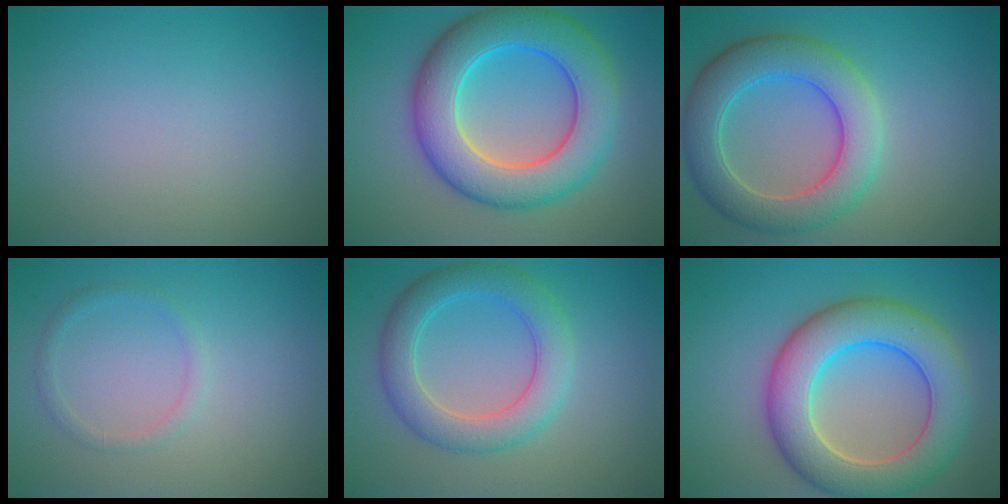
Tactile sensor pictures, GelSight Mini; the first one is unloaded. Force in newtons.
{"total": 9.7, "press": 9.7, "slide": 0.1}
{"total": 7.1, "press": 7.0, "slide": 0.6}
{"total": 1.2, "press": 1.2, "slide": 0.0}
{"total": 5.0, "press": 5.0, "slide": 0.2}
{"total": 9.2, "press": 9.2, "slide": 0.6}